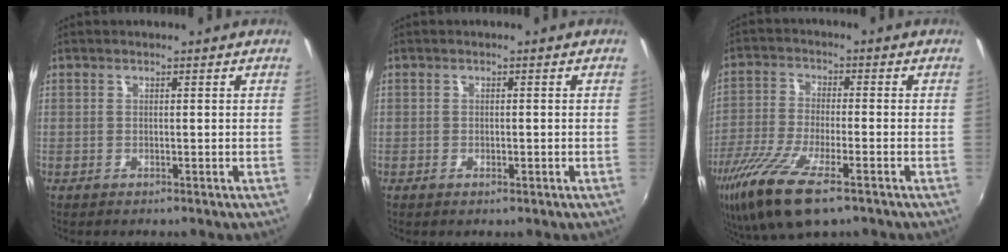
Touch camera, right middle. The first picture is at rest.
{"total": 0.7, "force": [-0.4, 0.3, 0.5], "torque": [-0.007, -0.002, -0.007]}
{"total": 14.7, "force": [-8.7, 3.8, 11.2], "torque": [-0.240, -0.048, -0.170]}